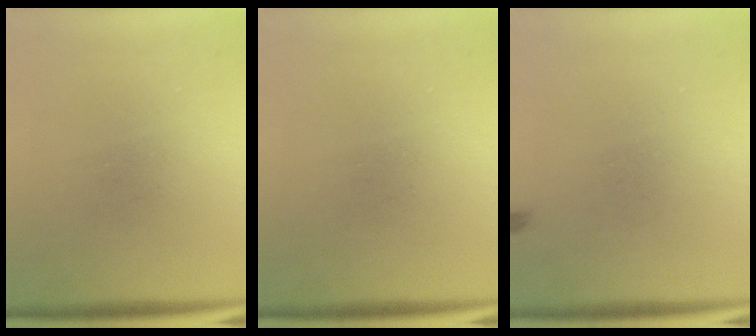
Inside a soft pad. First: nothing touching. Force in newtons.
{"total": 0.0}
{"total": 0.5}